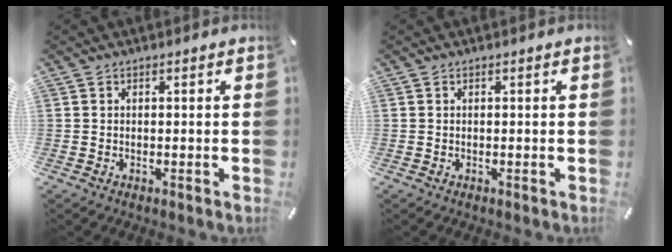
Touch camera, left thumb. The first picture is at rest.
{"total": 0.0}